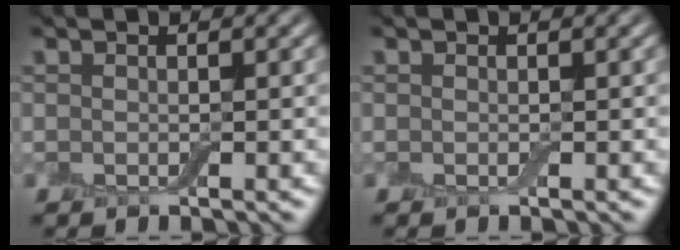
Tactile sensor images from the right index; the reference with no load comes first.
{"total": 0.0}